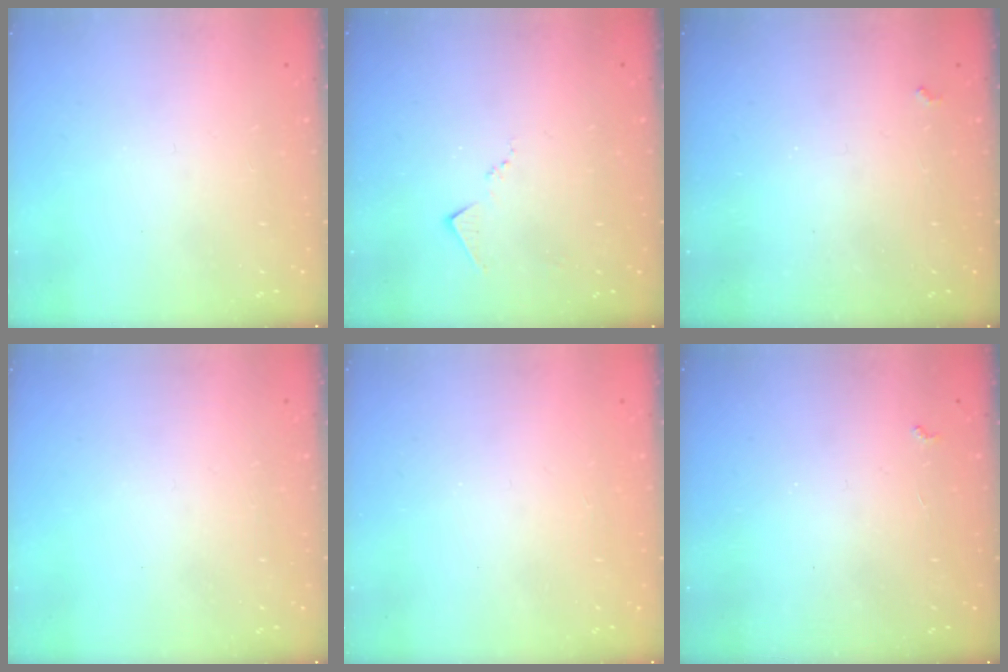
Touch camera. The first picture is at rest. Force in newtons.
{"total": 7.5, "press": 7.4, "slide": 0.3}
{"total": 3.7, "press": 3.6, "slide": 0.7}
{"total": 0.0}
{"total": 0.9, "press": 0.9, "slide": 0.2}
{"total": 2.9, "press": 2.9, "slide": 0.5}